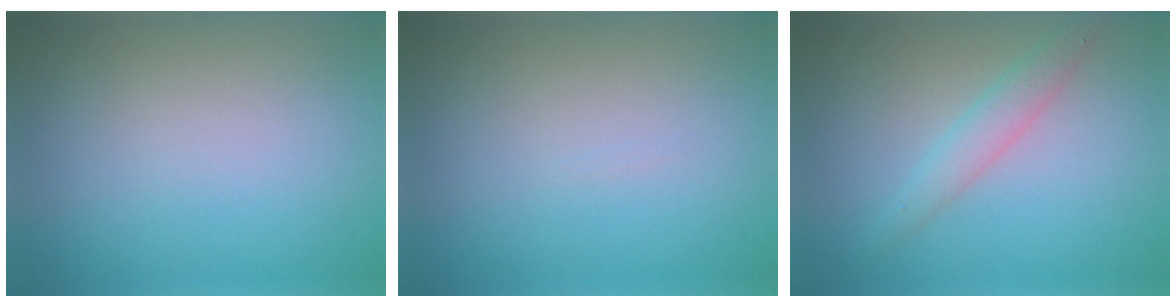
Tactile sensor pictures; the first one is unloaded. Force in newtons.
{"total": 0.0}
{"total": 2.2, "press": 2.2, "slide": 0.0}